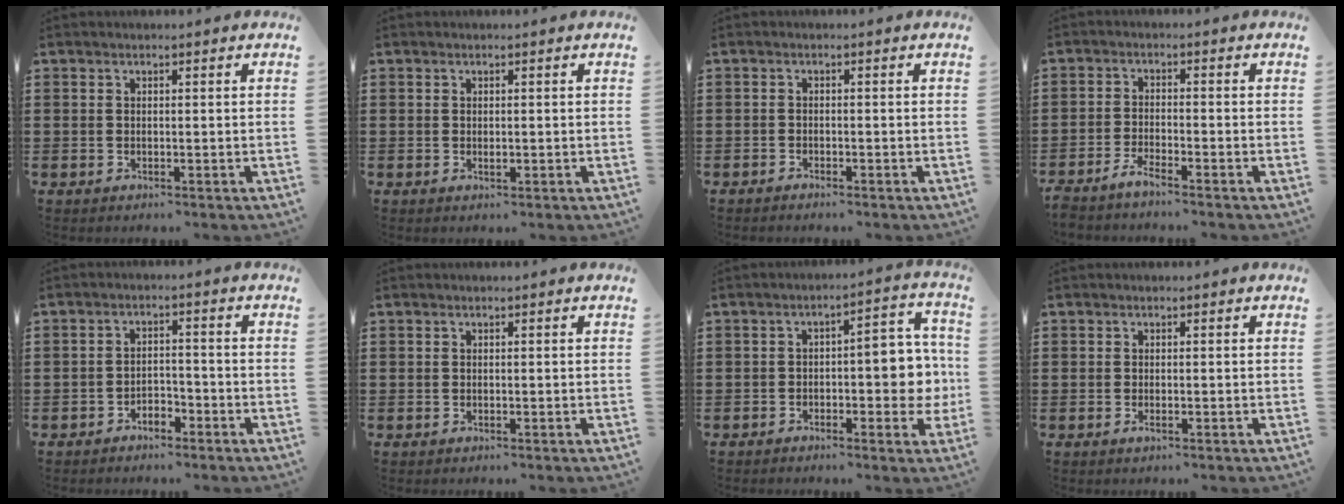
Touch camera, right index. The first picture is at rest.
{"total": 0.6, "force": [0.0, 0.3, 0.5], "torque": [-0.011, -0.001, 0.000]}
{"total": 1.0, "force": [-1.0, 0.0, 0.1], "torque": [-0.004, 0.001, -0.020]}
{"total": 2.4, "force": [-2.3, -0.2, 0.7], "torque": [-0.021, 0.001, -0.047]}
{"total": 2.5, "force": [-2.2, 0.9, 0.5], "torque": [-0.016, 0.004, -0.047]}
{"total": 0.0}
{"total": 6.8, "force": [-1.6, 3.0, 5.9], "torque": [-0.076, -0.001, -0.033]}
{"total": 0.7, "force": [-0.2, 0.1, 0.6], "torque": [-0.011, -0.006, -0.002]}